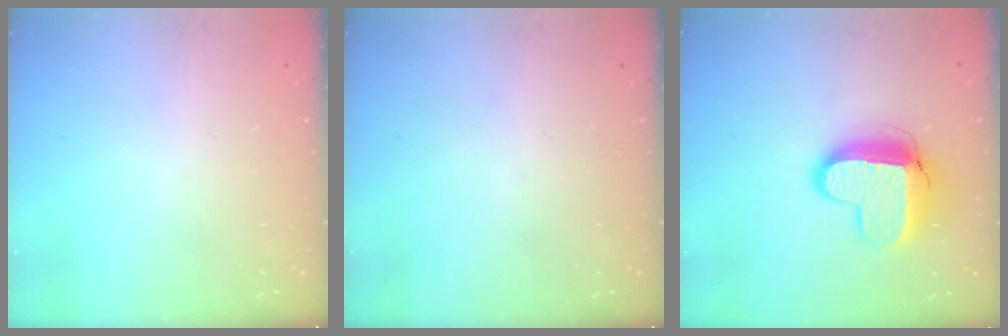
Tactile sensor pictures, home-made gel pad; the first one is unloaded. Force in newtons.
{"total": 0.0}
{"total": 13.3, "press": 13.3, "slide": 1.0}